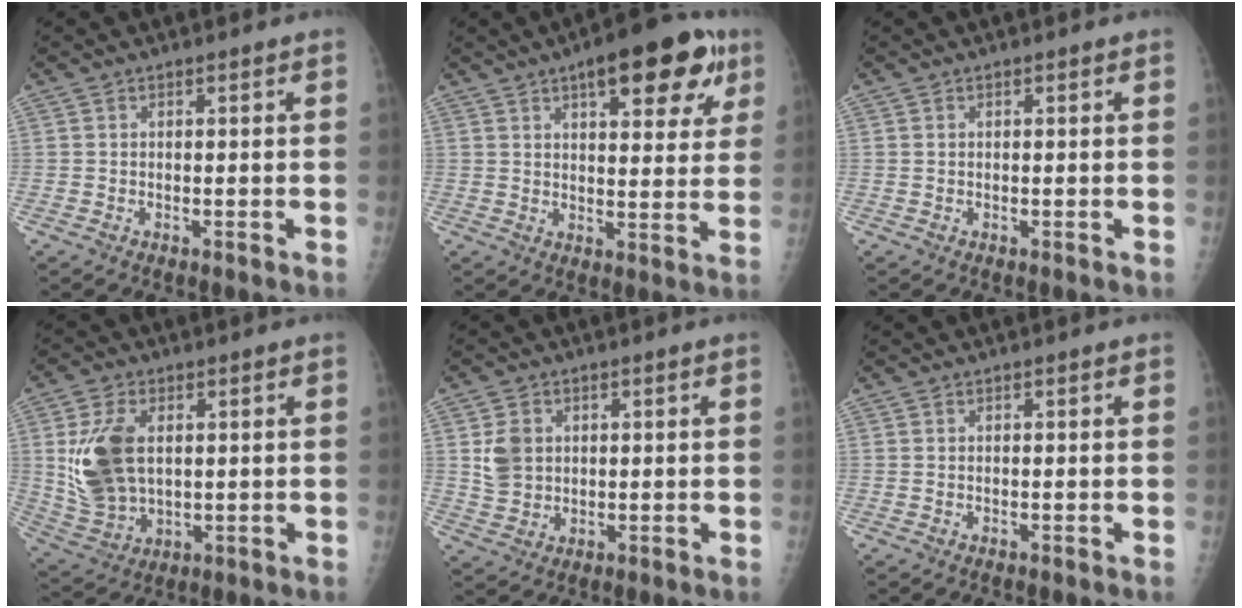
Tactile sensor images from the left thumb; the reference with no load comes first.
{"total": 15.9, "force": [8.1, 6.2, 12.1], "torque": [-0.122, -0.015, 0.105]}
{"total": 0.0}
{"total": 12.7, "force": [1.9, 8.1, 9.6], "torque": [-0.177, -0.010, 0.047]}
{"total": 5.6, "force": [1.1, 4.8, 2.7], "torque": [-0.033, -0.003, 0.027]}
{"total": 0.0}